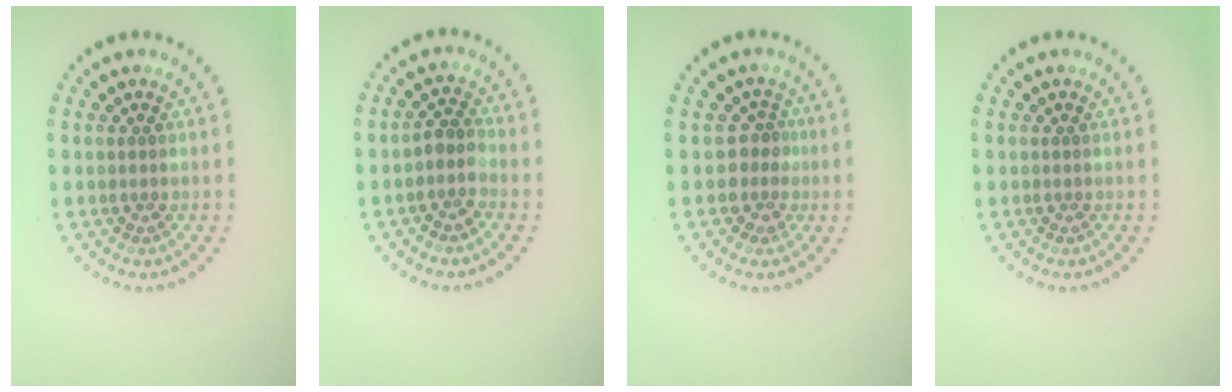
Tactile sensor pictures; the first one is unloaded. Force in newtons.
{"total": 1.8, "press": 1.6, "slide": 0.9}
{"total": 2.2, "press": 1.5, "slide": 1.6}
{"total": 0.0}